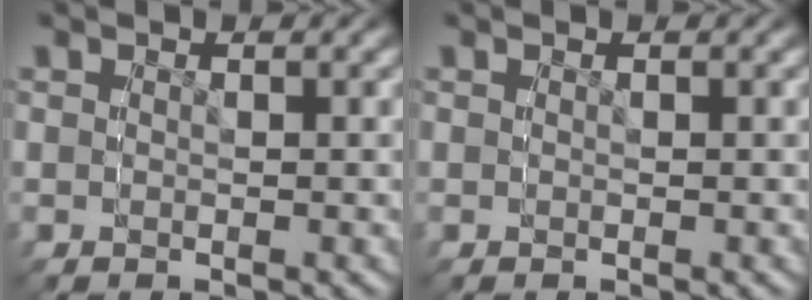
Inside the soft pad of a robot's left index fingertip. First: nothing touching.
{"total": 0.0}